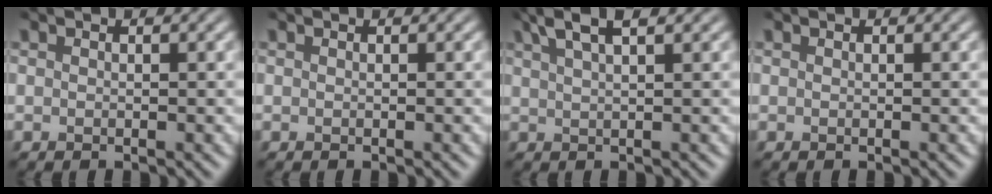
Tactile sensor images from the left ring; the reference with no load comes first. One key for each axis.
{"total": 0.0}
{"total": 3.7, "fx": 2.5, "fy": 0.6, "fz": 2.6, "tx": -0.050, "ty": 0.015, "tz": 0.049}
{"total": 0.0}